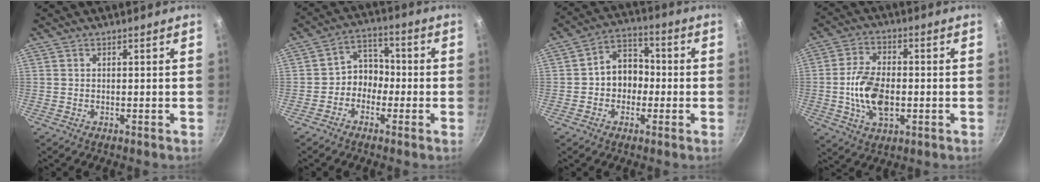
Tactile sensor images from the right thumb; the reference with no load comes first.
{"total": 6.2, "force": [-1.8, 5.1, 2.9], "torque": [-0.002, 0.035, -0.044]}
{"total": 8.7, "force": [-1.0, 7.1, 5.0], "torque": [-0.028, 0.031, -0.028]}
{"total": 11.4, "force": [-1.5, 6.7, 9.1], "torque": [-0.161, 0.012, -0.032]}